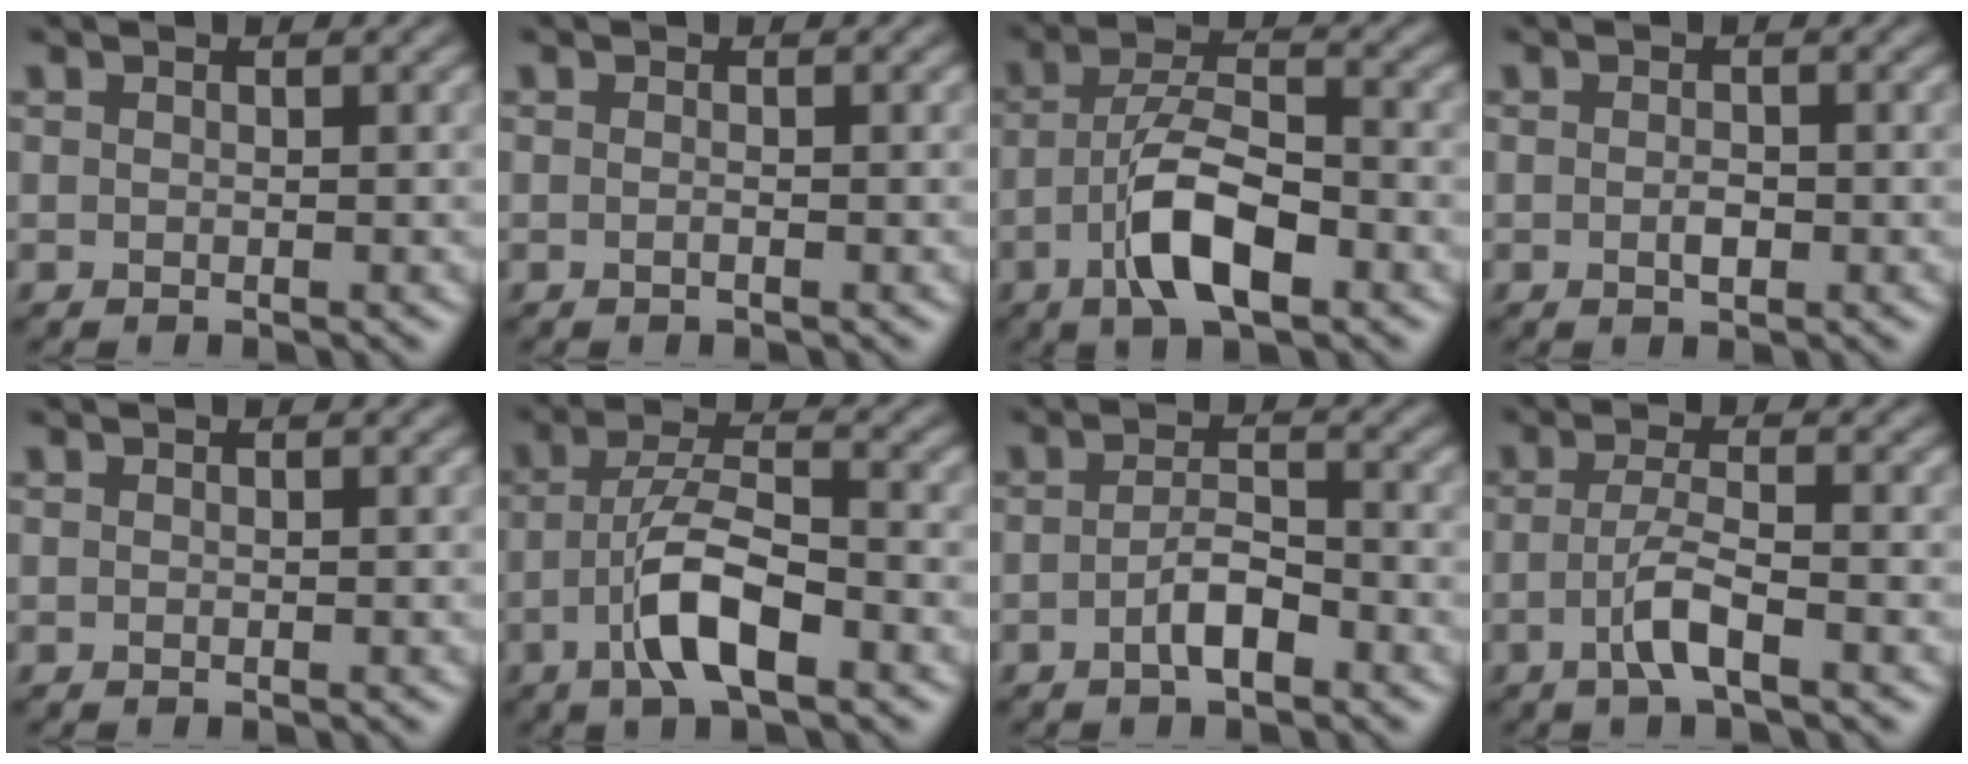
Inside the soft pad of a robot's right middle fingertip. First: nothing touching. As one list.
[{"total": 0.0}, {"total": 6.7, "force": [-2.9, 2.5, 5.5], "torque": [-0.102, 0.009, -0.056]}, {"total": 1.1, "force": [-0.3, 0.5, 0.9], "torque": [-0.018, 0.003, -0.005]}, {"total": 0.0}, {"total": 6.1, "force": [-2.7, 1.9, 5.2], "torque": [-0.099, 0.010, -0.052]}, {"total": 2.6, "force": [-1.4, 0.8, 2.0], "torque": [-0.038, 0.009, -0.026]}, {"total": 3.1, "force": [-1.4, 0.4, 2.7], "torque": [-0.059, 0.008, -0.032]}]